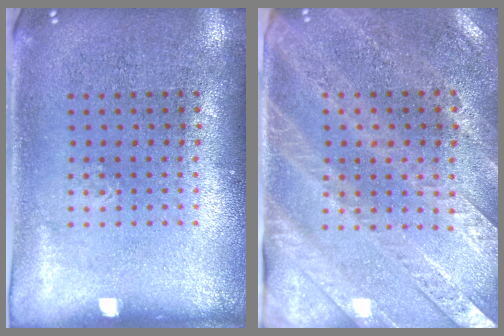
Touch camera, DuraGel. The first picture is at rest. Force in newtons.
{"total": 3.0, "press": 2.6, "slide": 1.4}